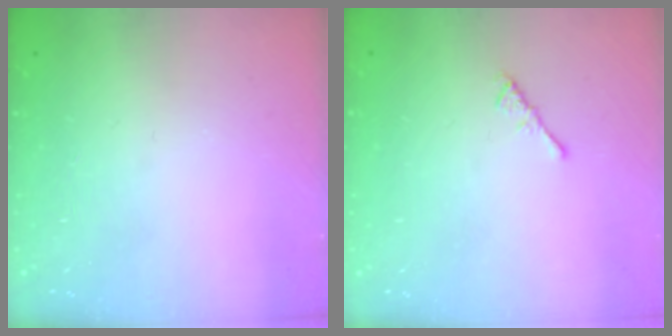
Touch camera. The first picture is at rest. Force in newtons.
{"total": 1.1, "press": 1.0, "slide": 0.4}